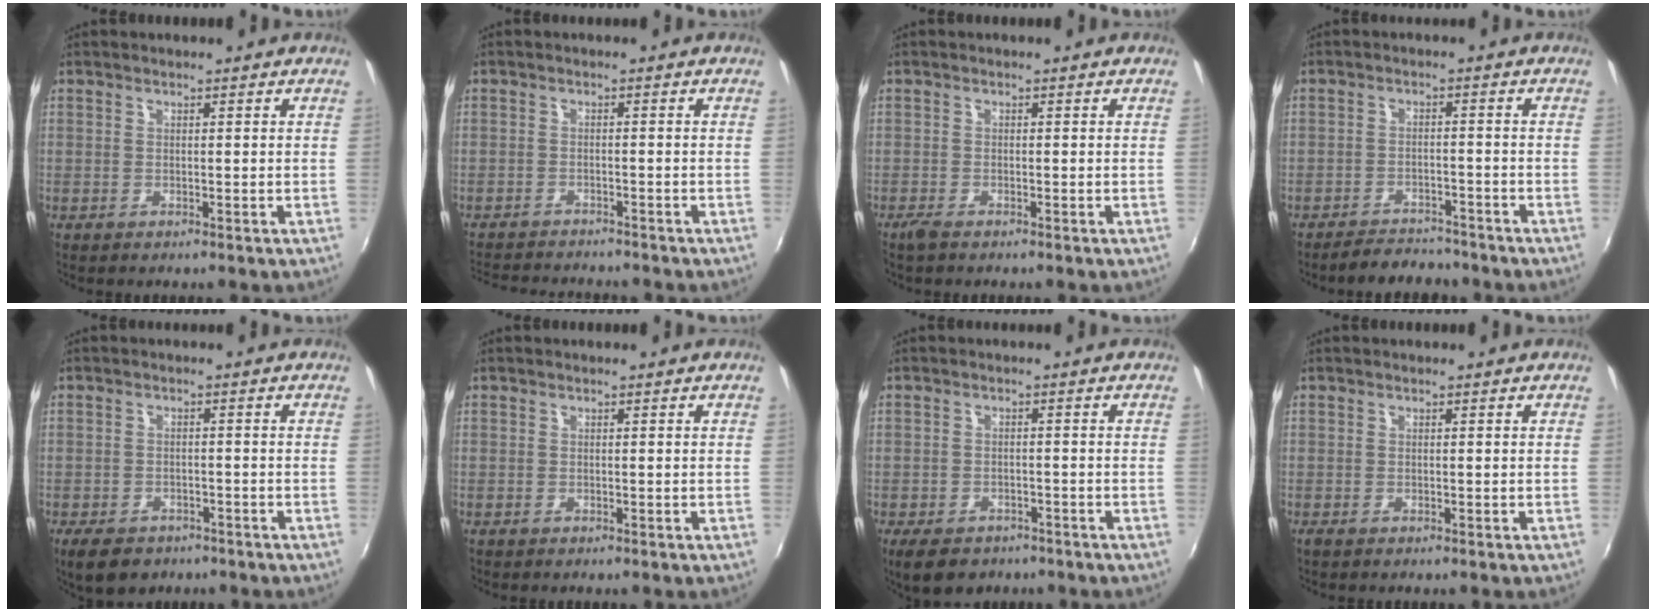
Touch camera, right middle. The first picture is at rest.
{"total": 8.7, "force": [-8.1, 1.5, 2.8], "torque": [-0.074, -0.011, -0.127]}
{"total": 1.7, "force": [-1.4, 0.4, 1.0], "torque": [-0.024, -0.006, -0.029]}
{"total": 6.2, "force": [-5.7, 2.2, 1.2], "torque": [-0.042, 0.009, -0.081]}
{"total": 7.0, "force": [-4.8, 4.0, 3.1], "torque": [-0.073, -0.012, -0.073]}
{"total": 0.0}
{"total": 7.6, "force": [-5.3, 4.4, 3.3], "torque": [-0.078, -0.012, -0.079]}
{"total": 0.0}